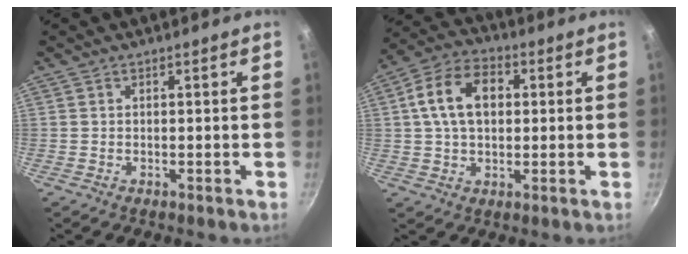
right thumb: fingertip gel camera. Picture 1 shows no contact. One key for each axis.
{"total": 12.3, "fx": 2.1, "fy": 8.4, "fz": 8.8, "tx": -0.136, "ty": 0.018, "tz": 0.025}